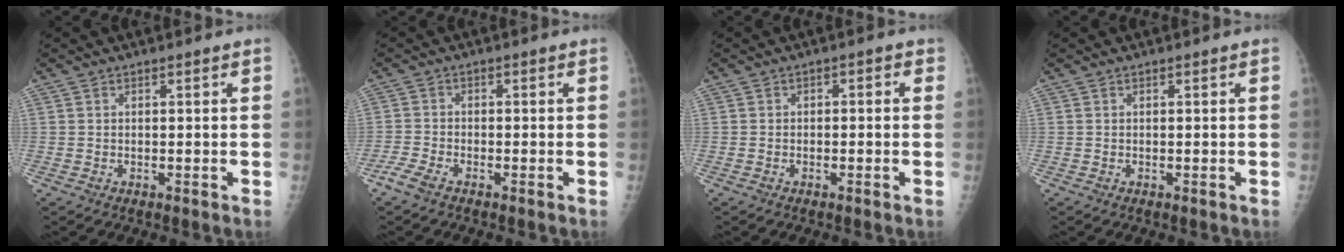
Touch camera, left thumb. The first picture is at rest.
{"total": 3.2, "force": [-2.6, 0.9, 1.7], "torque": [-0.051, 0.006, -0.055]}
{"total": 1.0, "force": [-0.2, 0.8, 0.5], "torque": [0.002, 0.006, -0.010]}
{"total": 0.0}